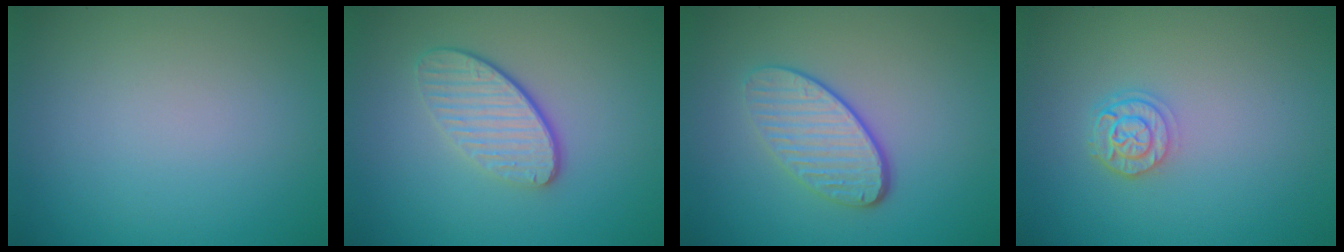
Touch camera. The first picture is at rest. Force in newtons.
{"total": 3.7, "press": 2.9, "slide": 2.3}
{"total": 3.8, "press": 3.0, "slide": 2.4}
{"total": 2.4, "press": 2.0, "slide": 1.3}